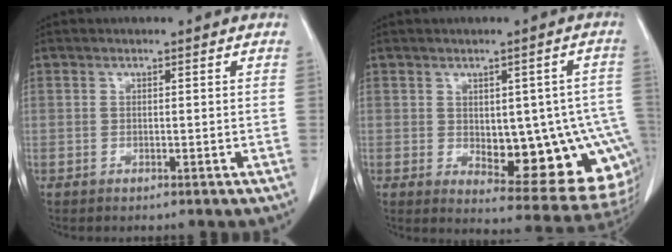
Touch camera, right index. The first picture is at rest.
{"total": 16.2, "force": [-2.5, 6.5, 14.6], "torque": [-0.128, 0.015, -0.006]}